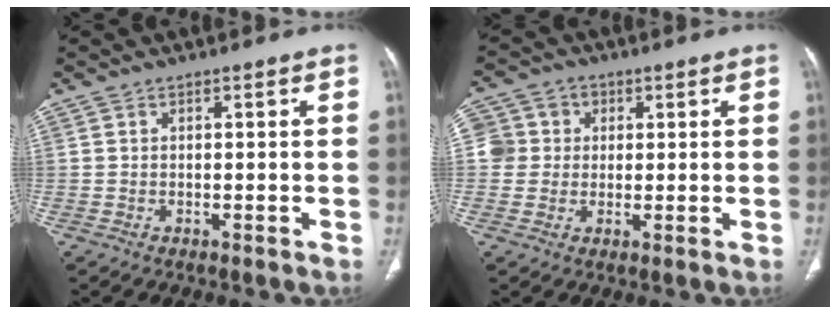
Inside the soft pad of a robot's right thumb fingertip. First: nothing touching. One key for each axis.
{"total": 6.7, "fx": 1.1, "fy": 6.5, "fz": 1.4, "tx": -0.002, "ty": 0.011, "tz": 0.015}